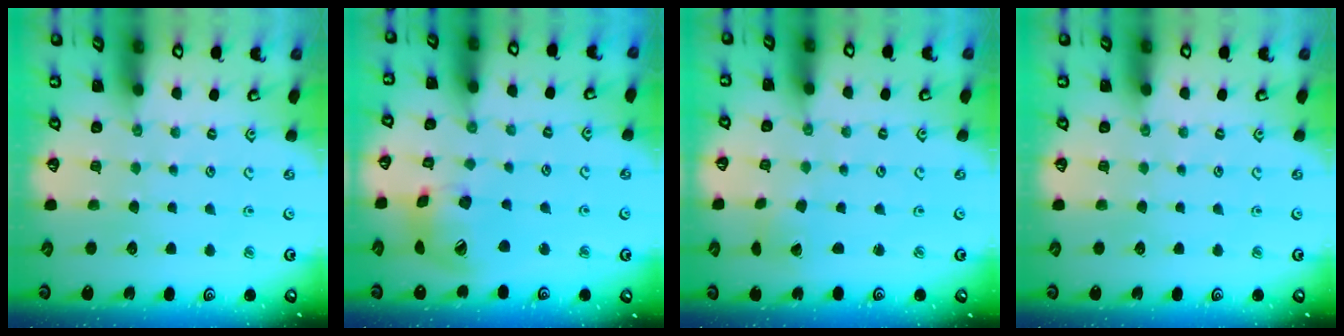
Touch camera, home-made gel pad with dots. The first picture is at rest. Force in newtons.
{"total": 18.9, "press": 18.6, "slide": 2.9}
{"total": 0.6, "press": 0.6, "slide": 0.1}
{"total": 0.0}